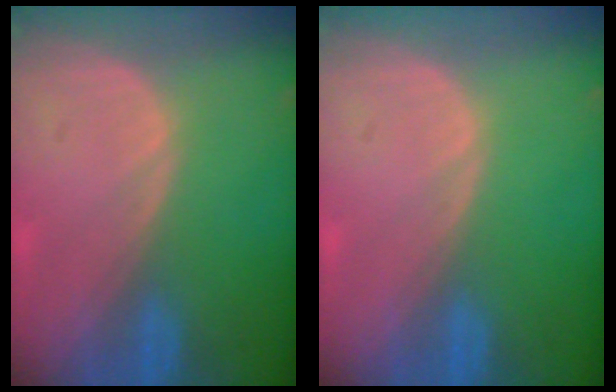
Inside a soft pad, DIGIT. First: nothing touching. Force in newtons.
{"total": 0.0}